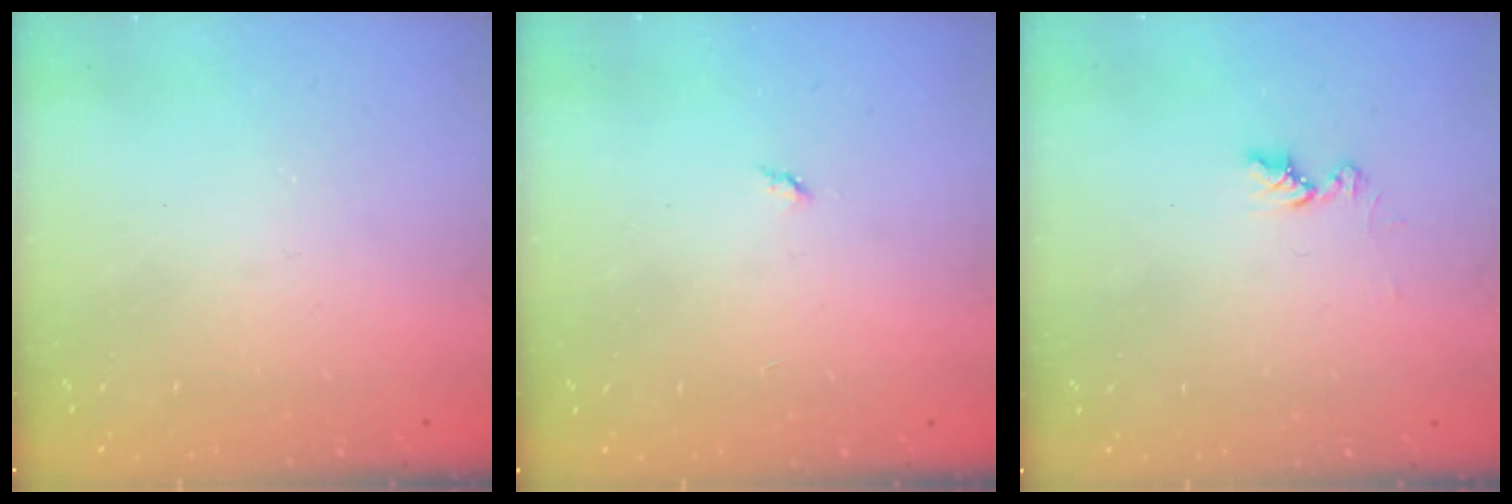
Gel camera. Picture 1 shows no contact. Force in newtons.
{"total": 2.8, "press": 2.8, "slide": 0.4}
{"total": 6.4, "press": 6.3, "slide": 0.7}